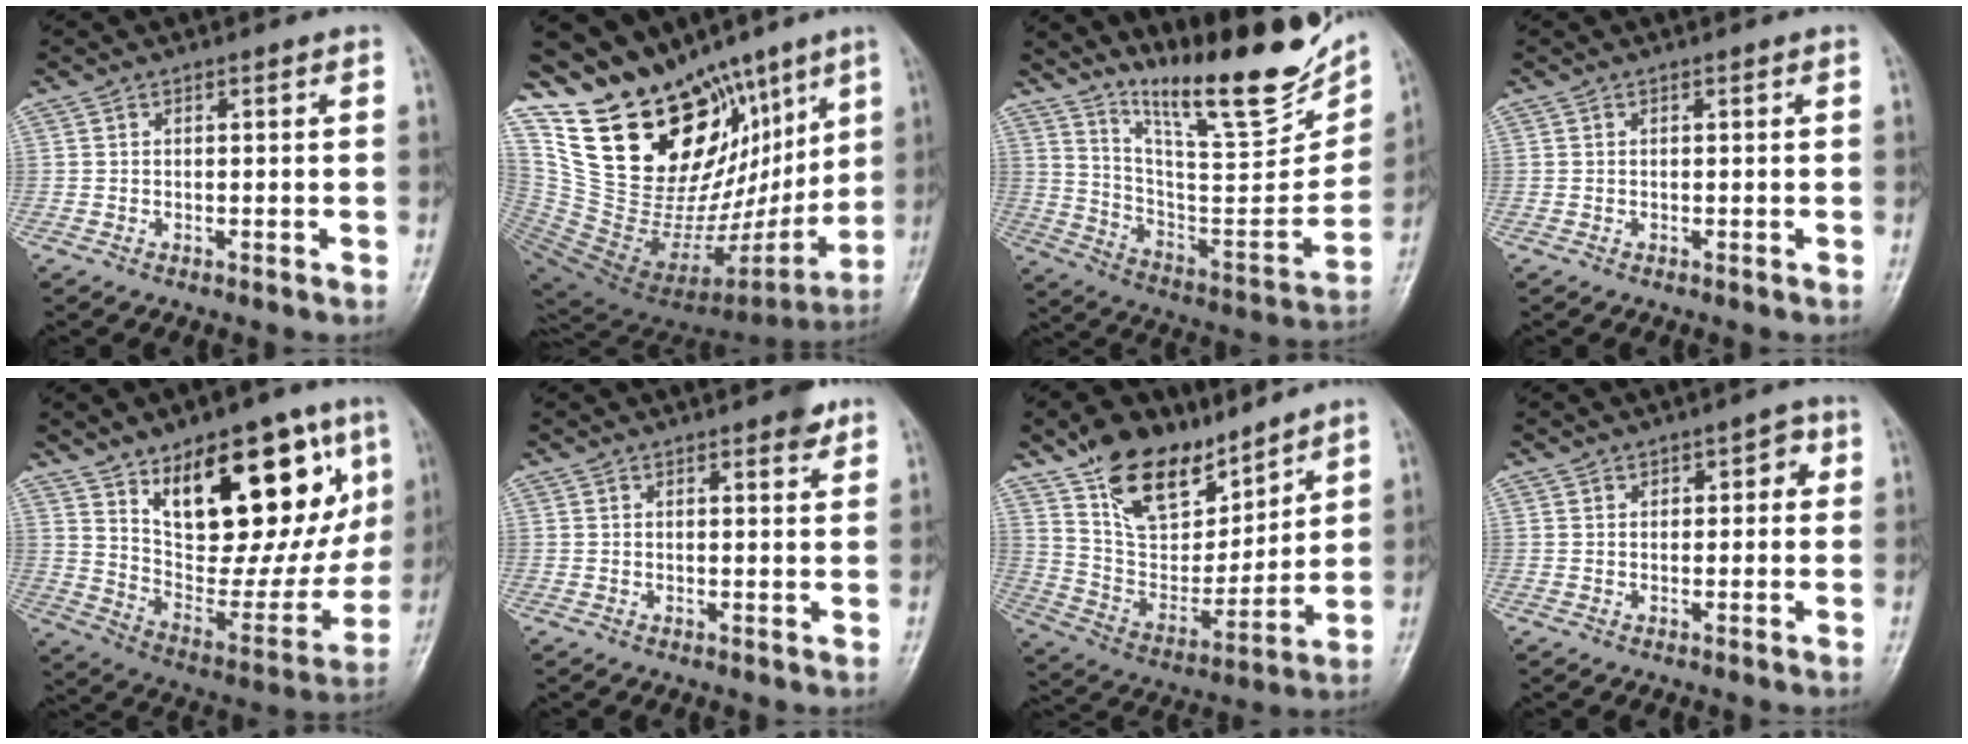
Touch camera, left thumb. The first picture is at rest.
{"total": 29.7, "force": [15.9, 16.4, 19.0], "torque": [-0.262, -0.045, 0.290]}
{"total": 23.5, "force": [17.3, 4.9, 15.0], "torque": [-0.194, -0.099, 0.286]}
{"total": 0.0}
{"total": 26.9, "force": [12.3, 12.5, 20.4], "torque": [-0.245, -0.032, 0.203]}
{"total": 3.2, "force": [2.1, 1.0, 2.2], "torque": [-0.019, -0.009, 0.024]}
{"total": 17.6, "force": [12.3, 8.8, 9.0], "torque": [-0.105, -0.066, 0.230]}
{"total": 3.3, "force": [1.1, 2.0, 2.4], "torque": [-0.007, 0.002, 0.008]}